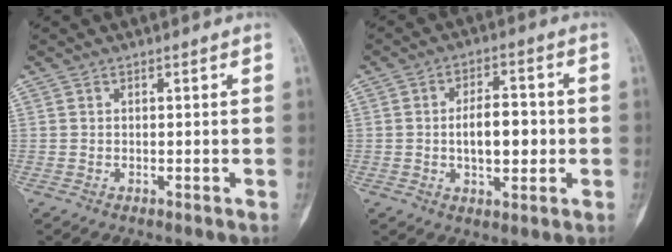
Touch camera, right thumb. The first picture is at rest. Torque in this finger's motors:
{"motor_torque": [1.22, 0.89, 0.68, -0.78, 0.31]}